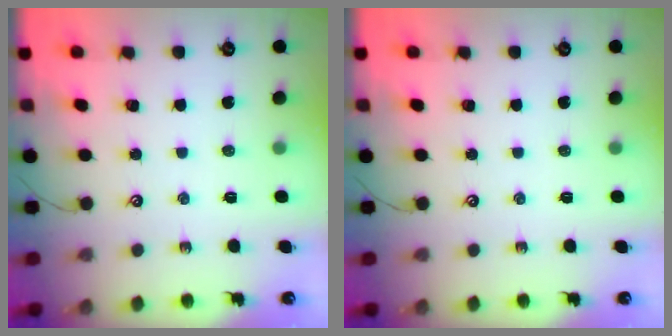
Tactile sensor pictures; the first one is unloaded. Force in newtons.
{"total": 0.0}